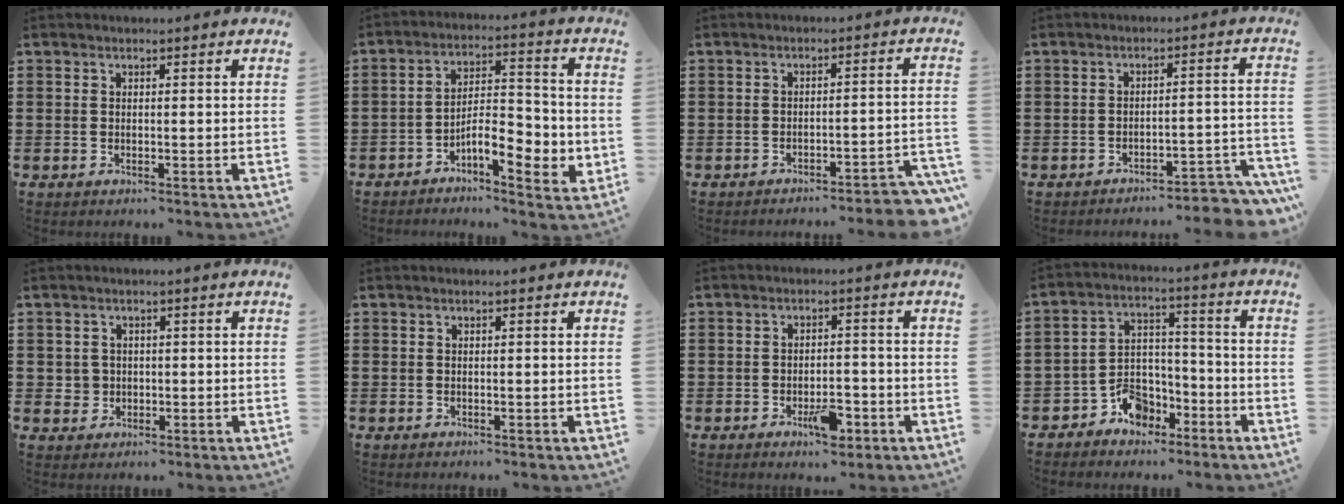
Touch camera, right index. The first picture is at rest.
{"total": 7.5, "force": [-3.4, 2.6, 6.1], "torque": [-0.096, 0.001, -0.061]}
{"total": 3.3, "force": [-3.1, -0.1, 1.2], "torque": [-0.025, -0.007, -0.065]}
{"total": 4.2, "force": [-4.0, 0.2, 1.4], "torque": [-0.026, -0.005, -0.081]}
{"total": 1.9, "force": [-0.1, 1.9, 0.3], "torque": [-0.015, 0.008, -0.004]}
{"total": 0.0}
{"total": 5.3, "force": [-2.6, 2.1, 4.0], "torque": [-0.066, 0.004, -0.043]}
{"total": 5.9, "force": [-4.2, 3.9, 1.6], "torque": [-0.040, 0.017, -0.080]}